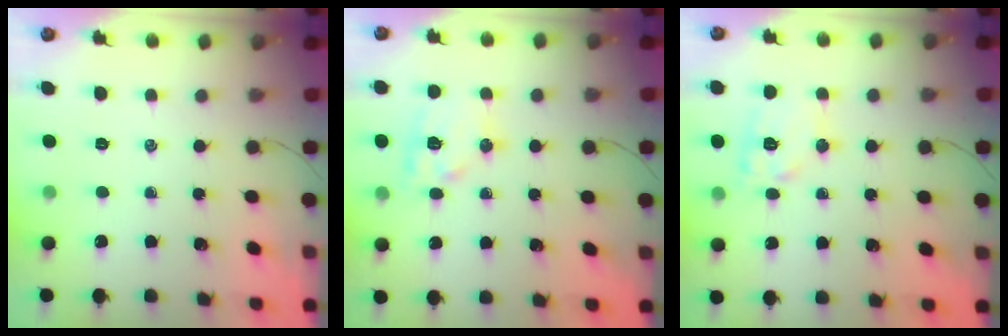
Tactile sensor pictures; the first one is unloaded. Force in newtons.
{"total": 12.5, "press": 12.4, "slide": 1.3}
{"total": 10.6, "press": 10.6, "slide": 0.9}